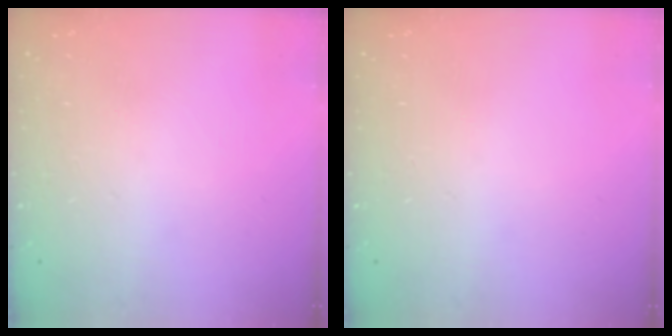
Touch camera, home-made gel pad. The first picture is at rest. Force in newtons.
{"total": 0.0}